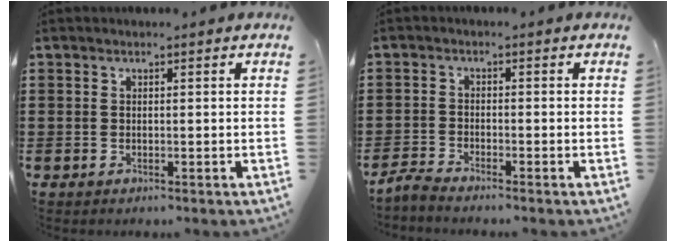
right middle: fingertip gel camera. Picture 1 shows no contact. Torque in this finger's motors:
{"motor_torque": [0.31, -0.23, 0.08, 0.01]}